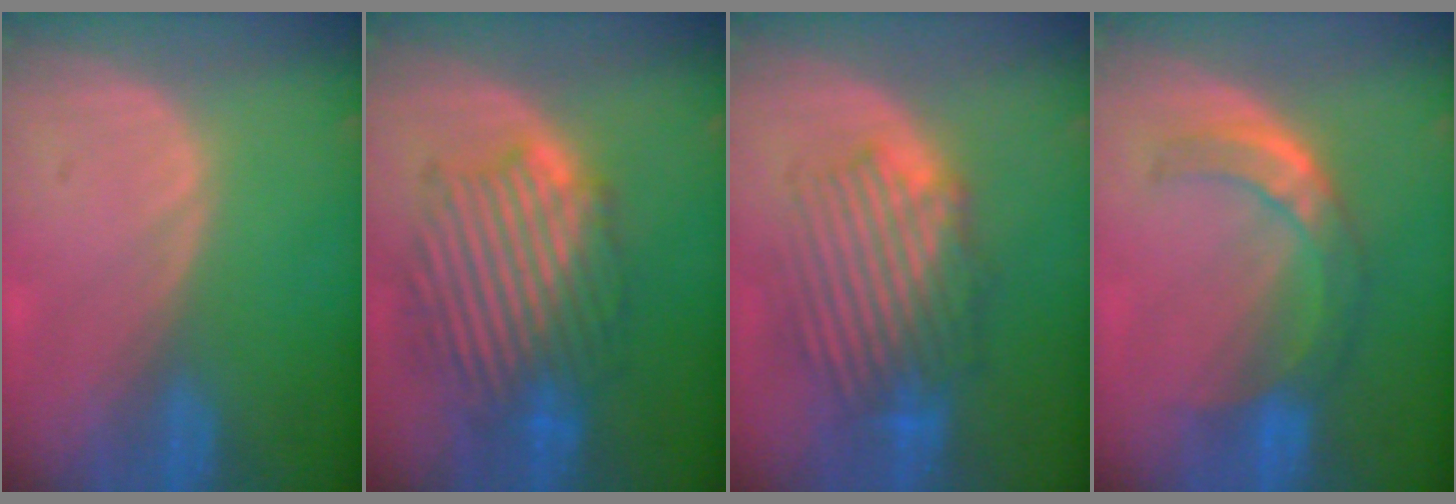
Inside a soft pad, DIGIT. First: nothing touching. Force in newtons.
{"total": 10.0, "press": 10.0, "slide": 0.5}
{"total": 8.9, "press": 8.6, "slide": 2.4}
{"total": 7.7, "press": 6.5, "slide": 4.2}